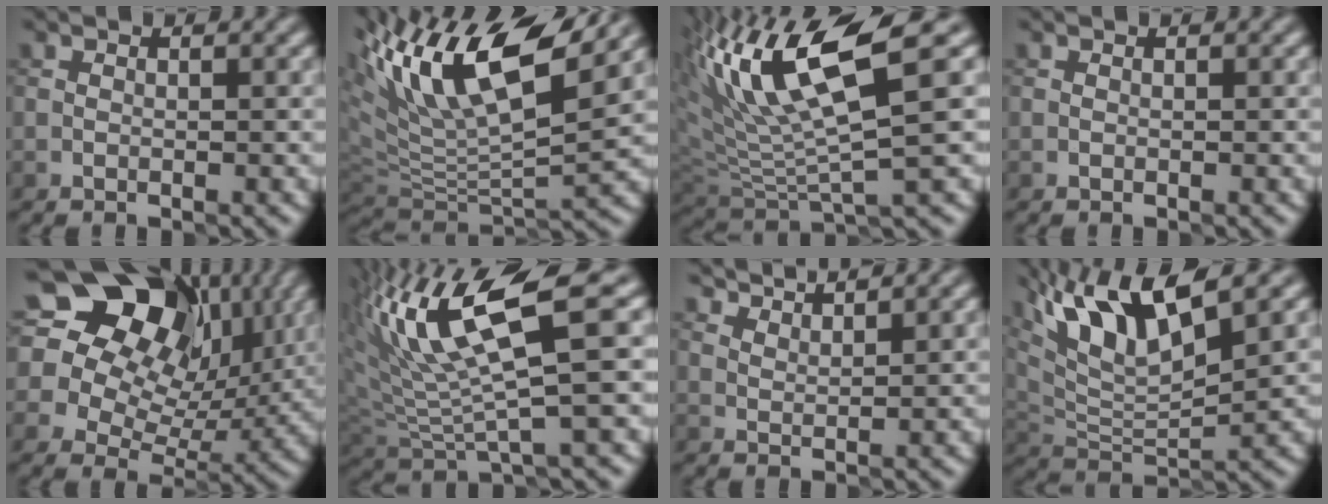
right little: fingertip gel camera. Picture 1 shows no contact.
{"total": 13.2, "force": [7.9, 3.8, 9.8], "torque": [-0.188, 0.017, 0.148]}
{"total": 10.7, "force": [5.6, 2.3, 8.8], "torque": [-0.163, 0.016, 0.107]}
{"total": 0.0}
{"total": 16.6, "force": [7.7, 12.0, 8.4], "torque": [-0.176, 0.067, 0.127]}
{"total": 10.4, "force": [4.5, 2.2, 9.1], "torque": [-0.163, 0.014, 0.088]}
{"total": 4.5, "force": [4.4, 0.4, 0.9], "torque": [-0.011, 0.001, 0.072]}
{"total": 9.6, "force": [5.6, 2.5, 7.4], "torque": [-0.142, 0.012, 0.105]}